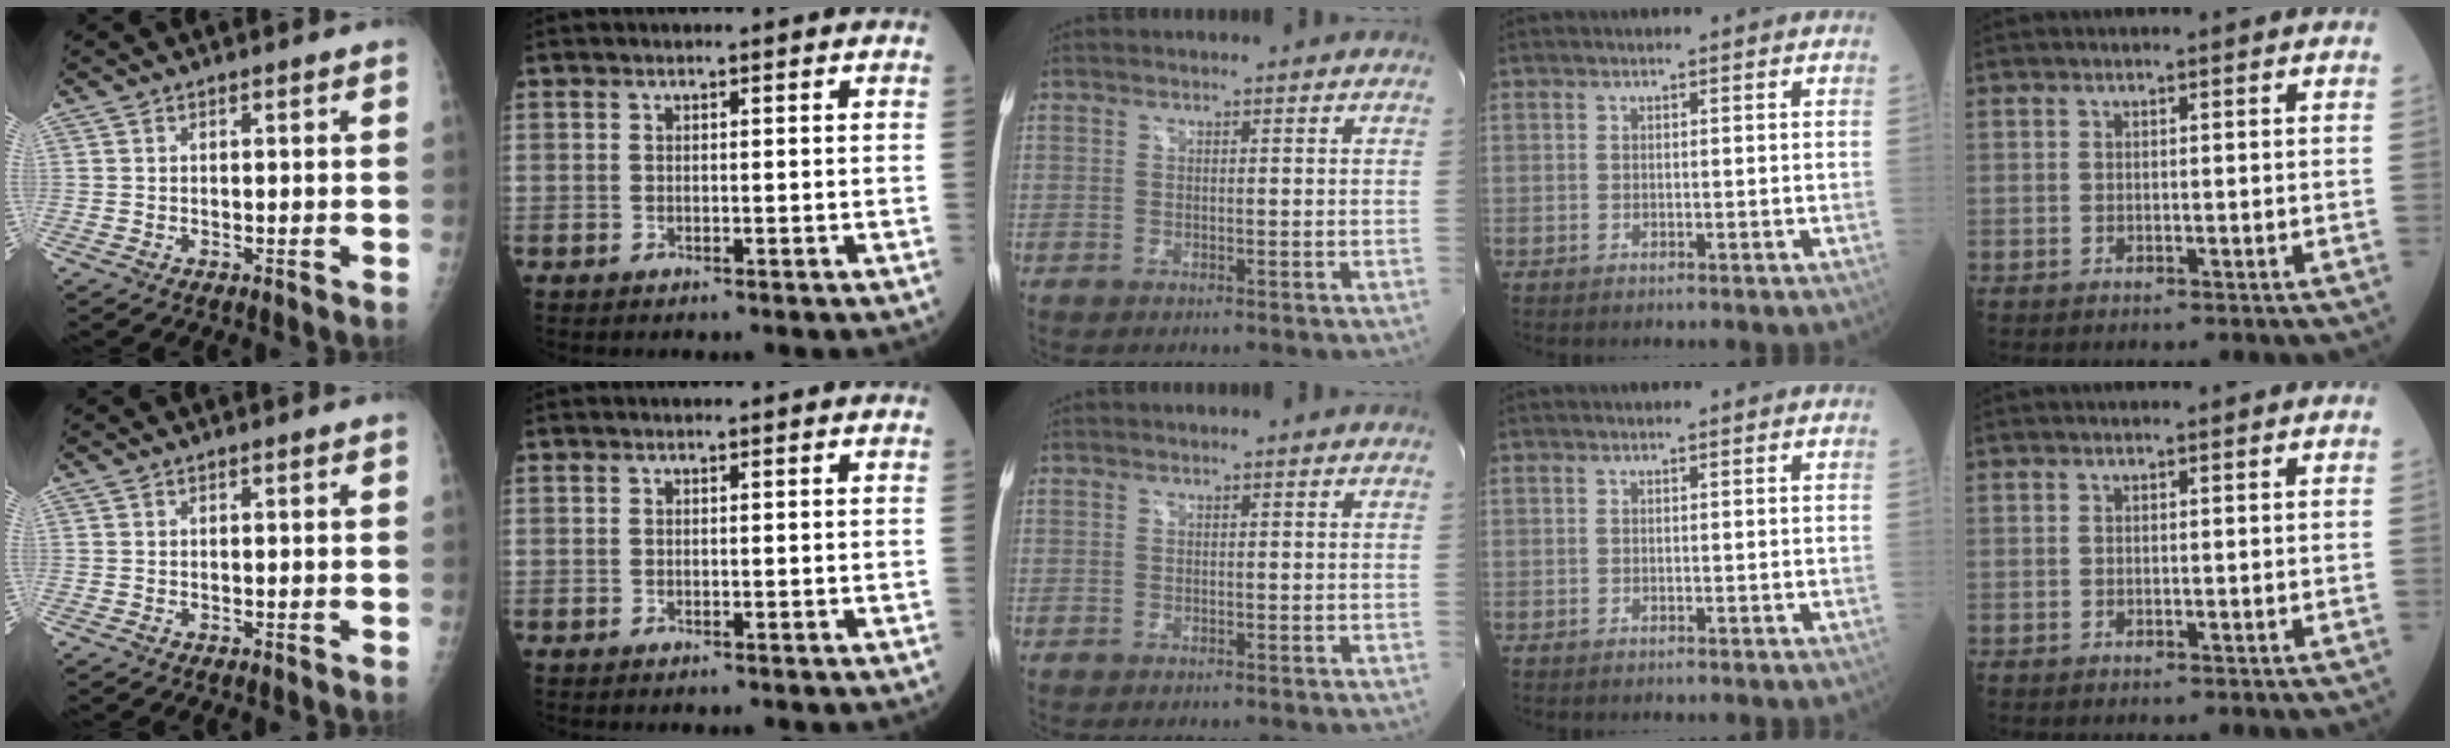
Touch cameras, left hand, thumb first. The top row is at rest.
{}